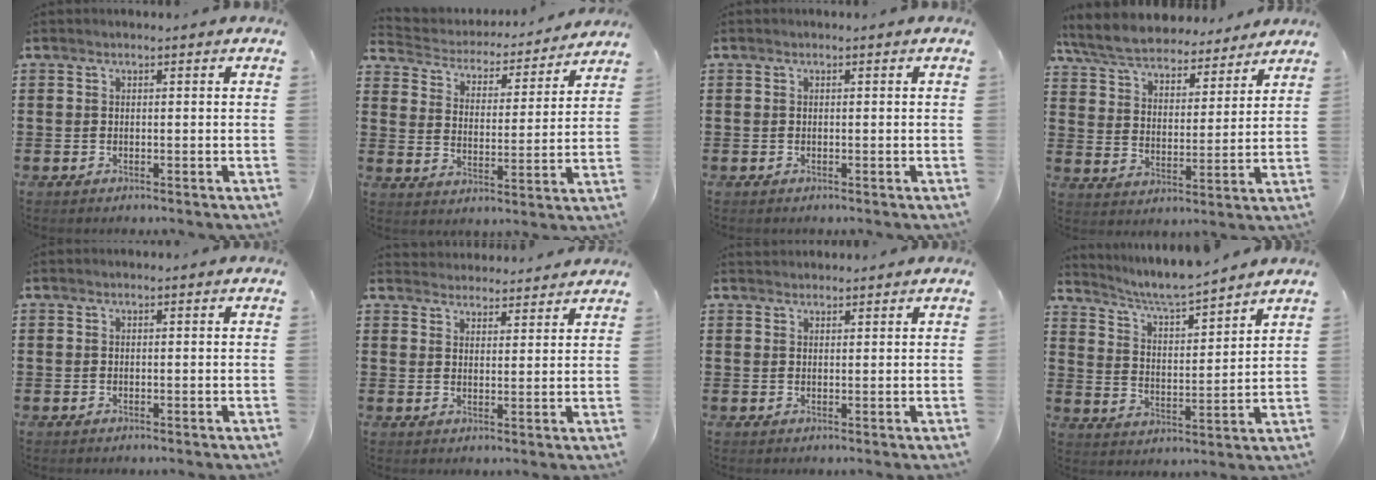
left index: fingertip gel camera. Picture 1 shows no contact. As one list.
[{"total": 3.2, "force": [3.2, 0.6, 0.0], "torque": [-0.024, -0.028, 0.045]}, {"total": 0.0}, {"total": 7.1, "force": [6.6, 1.1, 2.1], "torque": [-0.071, -0.037, 0.117]}, {"total": 0.0}, {"total": 3.2, "force": [3.1, 0.3, -0.3], "torque": [-0.005, -0.012, 0.059]}, {"total": 1.3, "force": [1.3, 0.3, -0.1], "torque": [-0.001, 0.001, 0.026]}, {"total": 5.5, "force": [5.2, -0.1, 1.7], "torque": [-0.058, -0.036, 0.083]}]